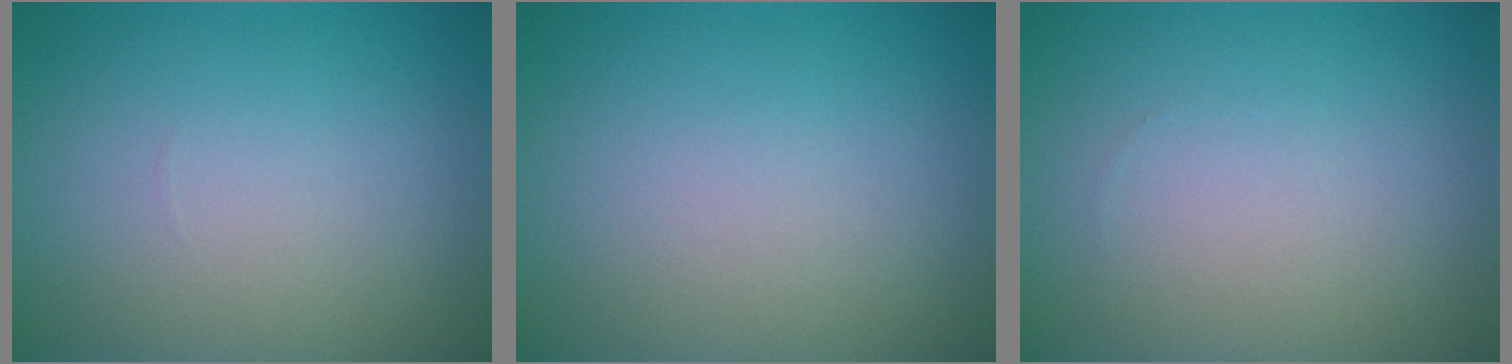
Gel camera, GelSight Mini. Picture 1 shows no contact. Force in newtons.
{"total": 0.0}
{"total": 0.0}